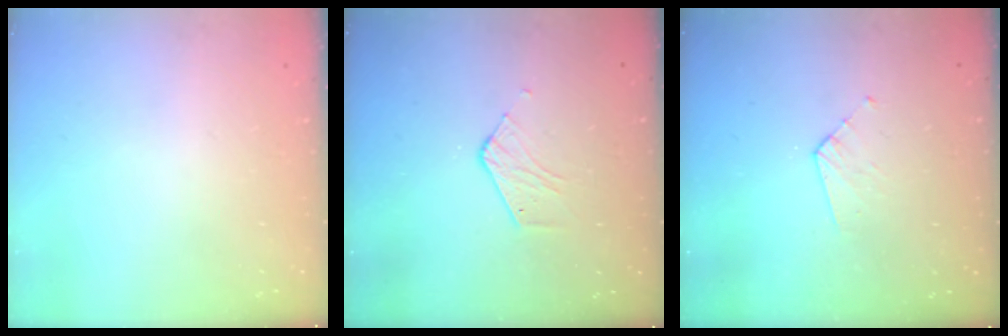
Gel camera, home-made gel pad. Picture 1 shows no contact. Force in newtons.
{"total": 3.7, "press": 3.7, "slide": 0.3}
{"total": 3.2, "press": 3.2, "slide": 0.2}